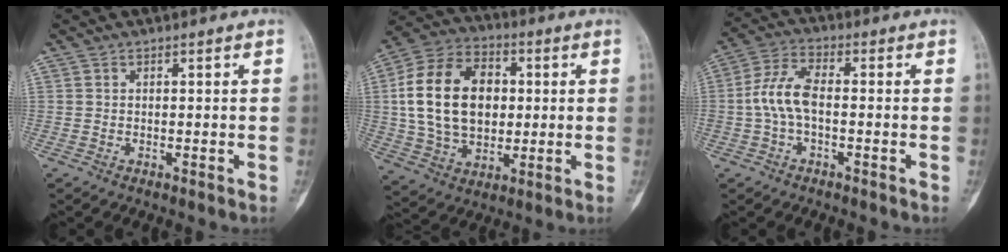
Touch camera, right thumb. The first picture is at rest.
{"total": 19.9, "force": [2.2, 13.8, 14.1], "torque": [-0.237, 0.015, 0.043]}
{"total": 7.5, "force": [-0.9, 3.6, 6.5], "torque": [-0.143, 0.027, -0.024]}